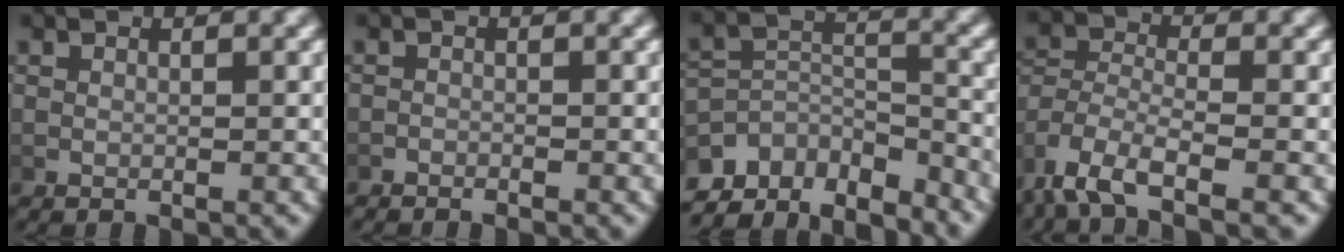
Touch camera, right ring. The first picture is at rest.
{"total": 1.0, "force": [-1.0, -0.1, -0.1], "torque": [0.000, -0.005, -0.016]}
{"total": 12.5, "force": [-8.7, 7.3, 5.3], "torque": [-0.099, -0.061, -0.125]}
{"total": 5.0, "force": [-2.5, 2.9, 3.2], "torque": [-0.084, -0.031, -0.032]}